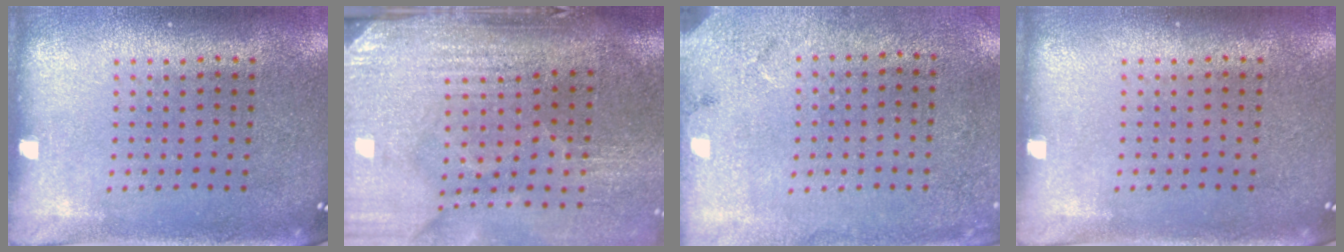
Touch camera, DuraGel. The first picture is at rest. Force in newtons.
{"total": 4.7, "press": 3.9, "slide": 2.5}
{"total": 2.7, "press": 2.2, "slide": 1.6}
{"total": 0.0}